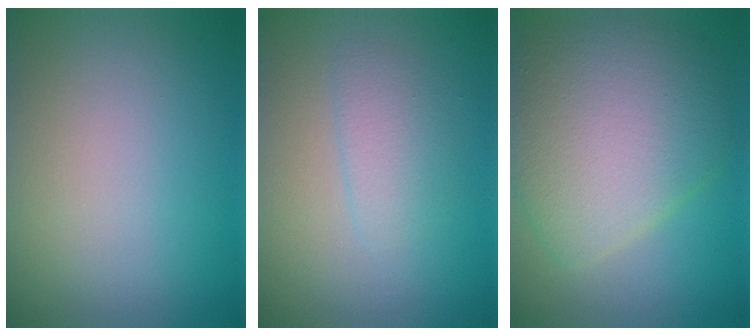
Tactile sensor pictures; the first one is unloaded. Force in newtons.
{"total": 2.0, "press": 2.0, "slide": 0.1}
{"total": 8.2, "press": 8.2, "slide": 0.2}